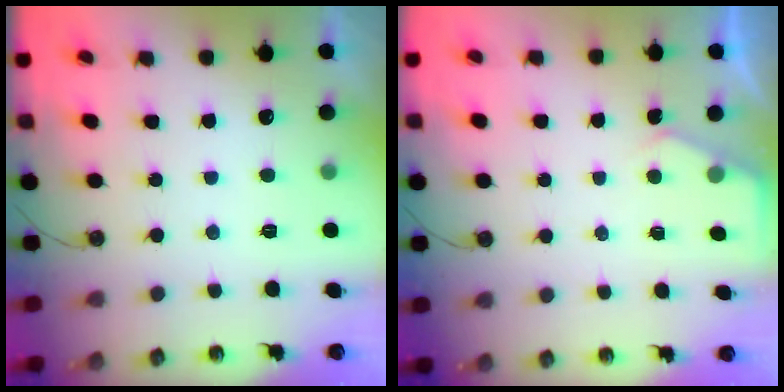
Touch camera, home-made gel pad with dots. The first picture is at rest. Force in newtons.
{"total": 3.5, "press": 3.4, "slide": 0.5}